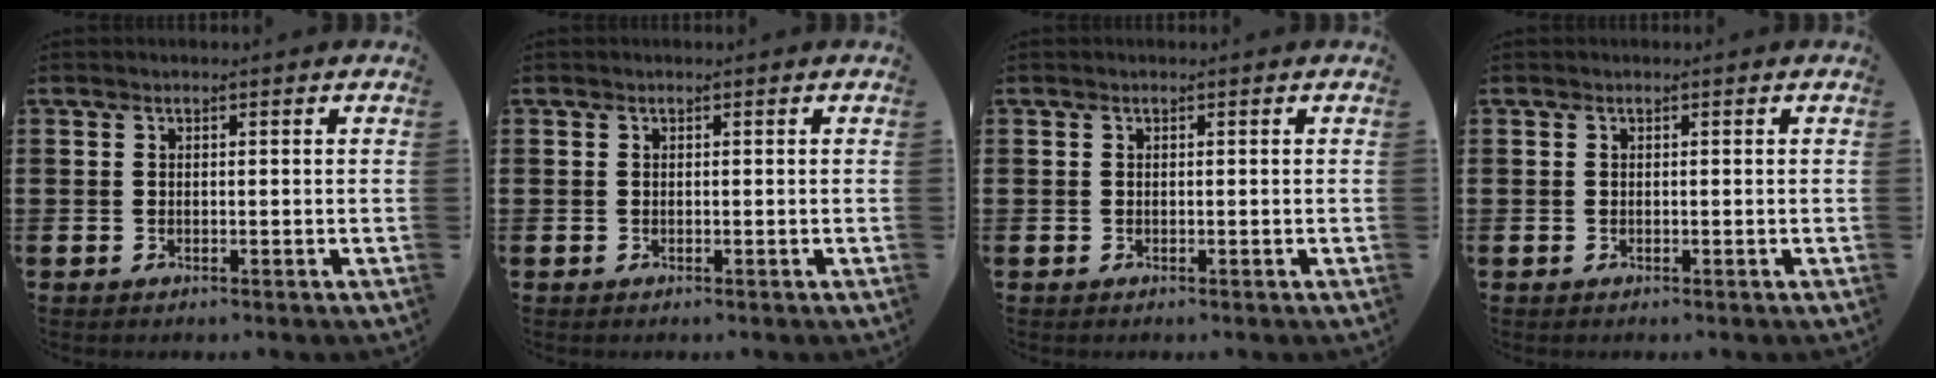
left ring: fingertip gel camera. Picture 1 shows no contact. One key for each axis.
{"total": 0.0}
{"total": 0.0}
{"total": 0.0}